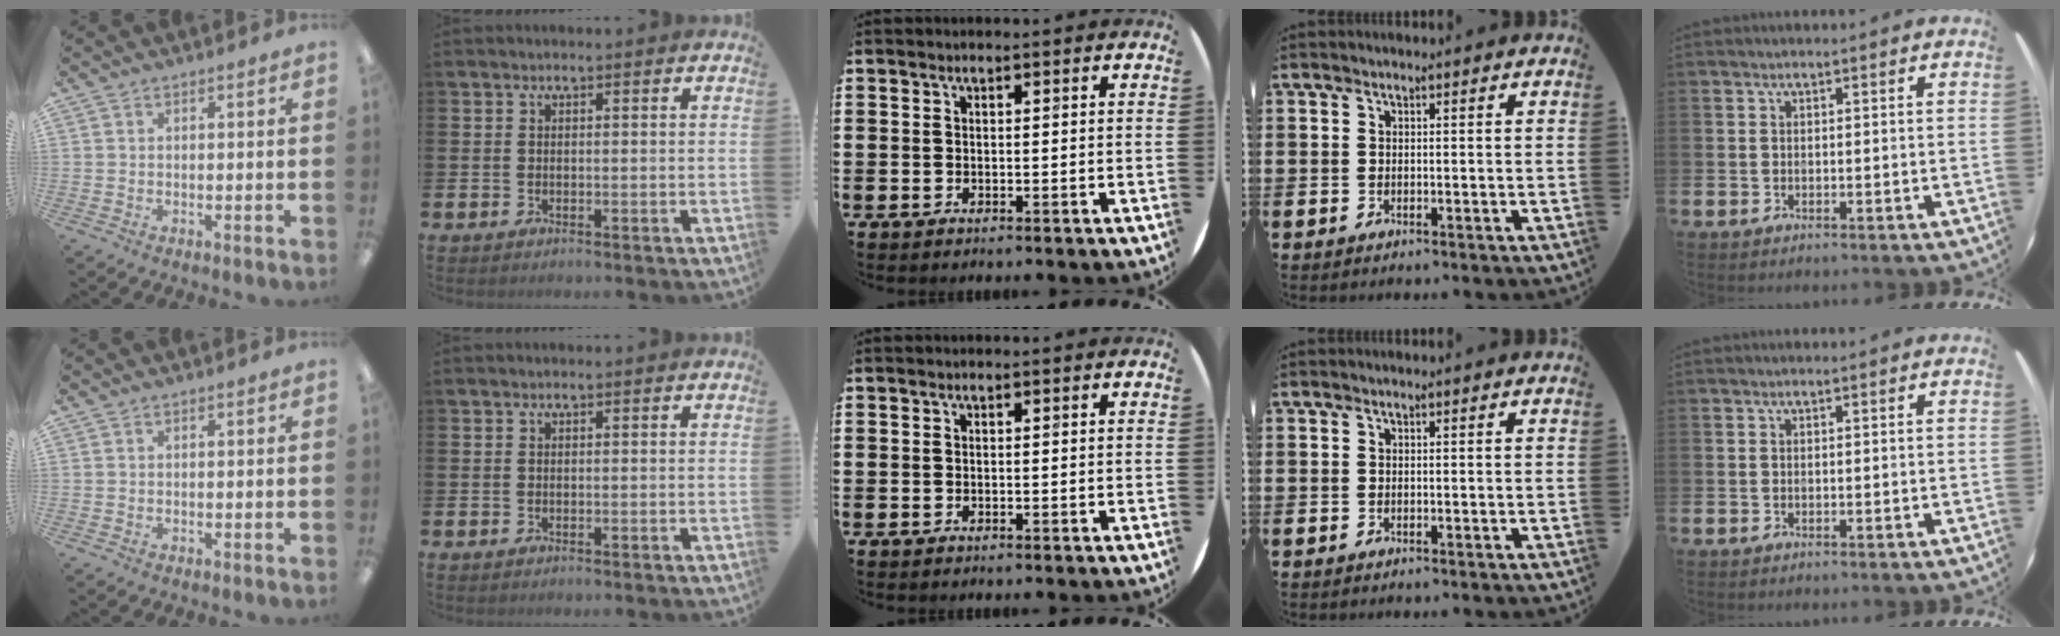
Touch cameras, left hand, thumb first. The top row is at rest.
{}